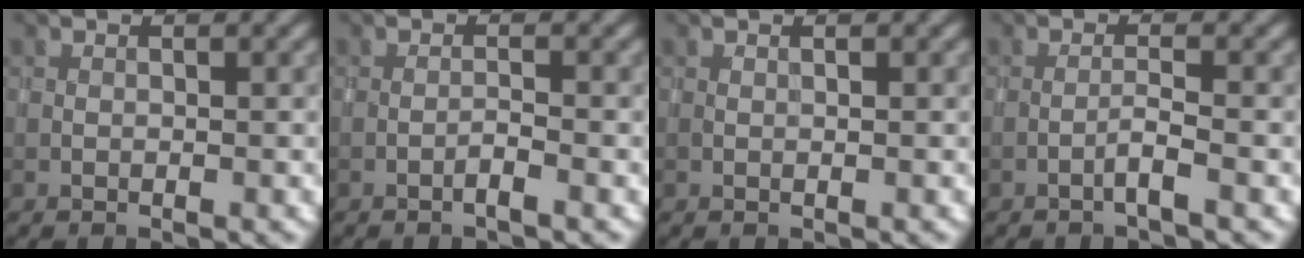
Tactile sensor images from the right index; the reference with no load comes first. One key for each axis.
{"total": 0.8, "fx": -0.6, "fy": 0.0, "fz": 0.5, "tx": -0.010, "ty": 0.005, "tz": -0.013}
{"total": 0.0}
{"total": 1.2, "fx": -0.7, "fy": -0.1, "fz": 1.0, "tx": -0.018, "ty": 0.010, "tz": -0.019}